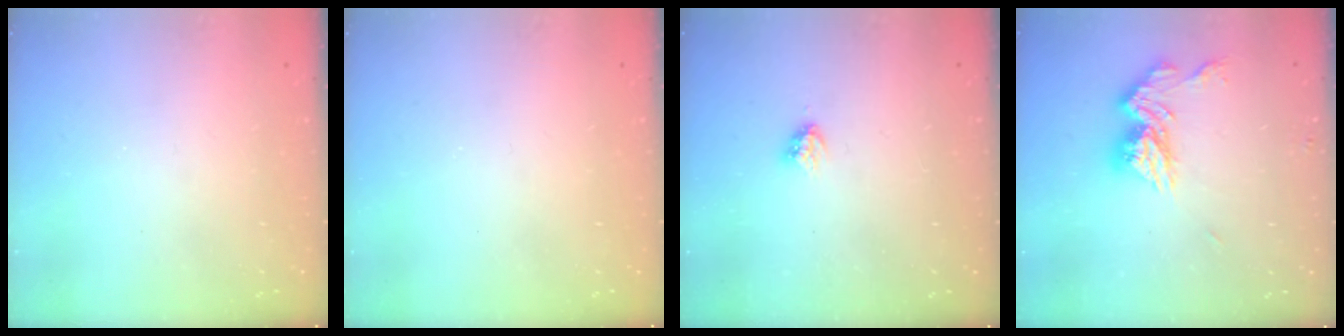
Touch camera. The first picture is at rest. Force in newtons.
{"total": 0.0}
{"total": 3.0, "press": 3.0, "slide": 0.2}
{"total": 12.6, "press": 12.6, "slide": 1.0}